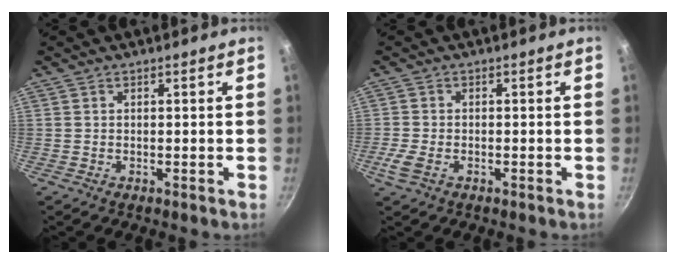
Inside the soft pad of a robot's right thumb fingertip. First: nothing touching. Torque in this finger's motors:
{"motor_torque": [0.18, -0.16, 0.05, 0.01, 0.00]}